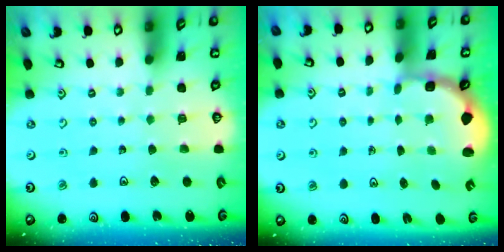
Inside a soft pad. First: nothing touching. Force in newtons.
{"total": 2.6, "press": 1.9, "slide": 1.8}